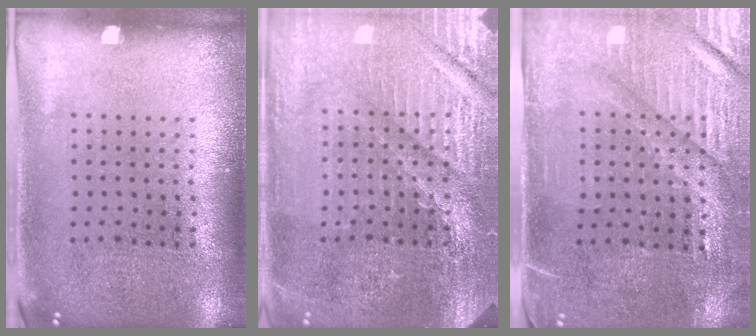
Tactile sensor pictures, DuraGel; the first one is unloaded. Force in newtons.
{"total": 4.3, "press": 4.1, "slide": 1.1}
{"total": 3.5, "press": 3.1, "slide": 1.5}